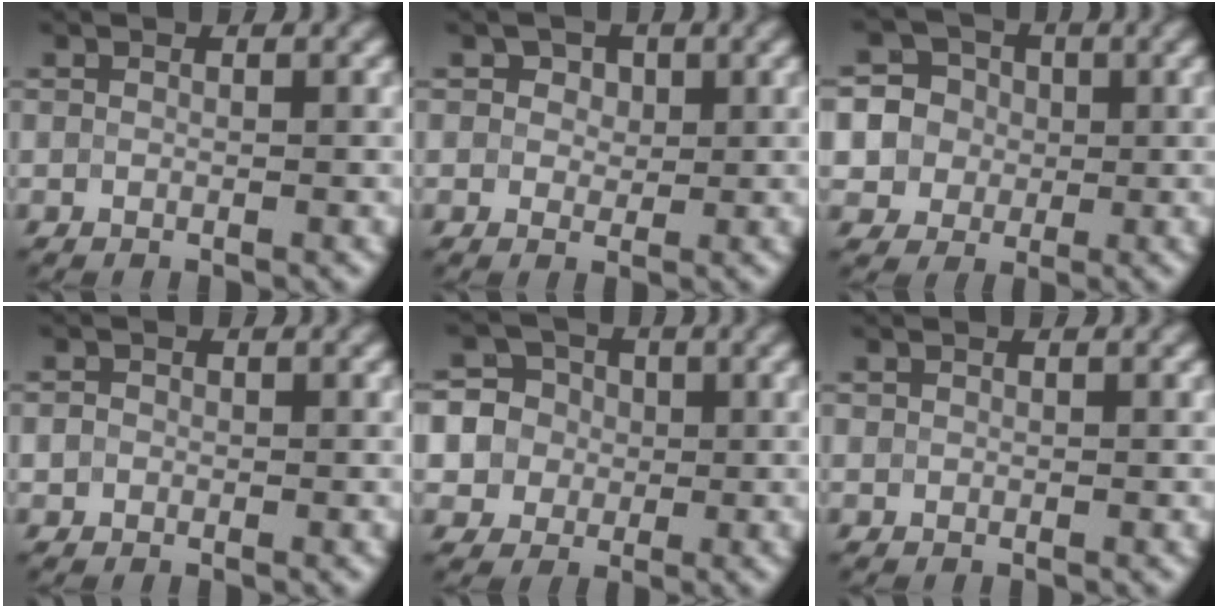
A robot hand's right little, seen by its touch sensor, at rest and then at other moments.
{"total": 2.5, "force": [1.2, 1.7, 1.3], "torque": [-0.021, 0.010, 0.008]}
{"total": 7.7, "force": [0.7, 7.3, 2.4], "torque": [-0.067, 0.038, 0.007]}
{"total": 0.7, "force": [-0.1, 0.7, 0.2], "torque": [-0.001, 0.000, -0.006]}
{"total": 8.7, "force": [0.9, 8.2, 2.7], "torque": [-0.080, 0.036, 0.008]}
{"total": 0.0}